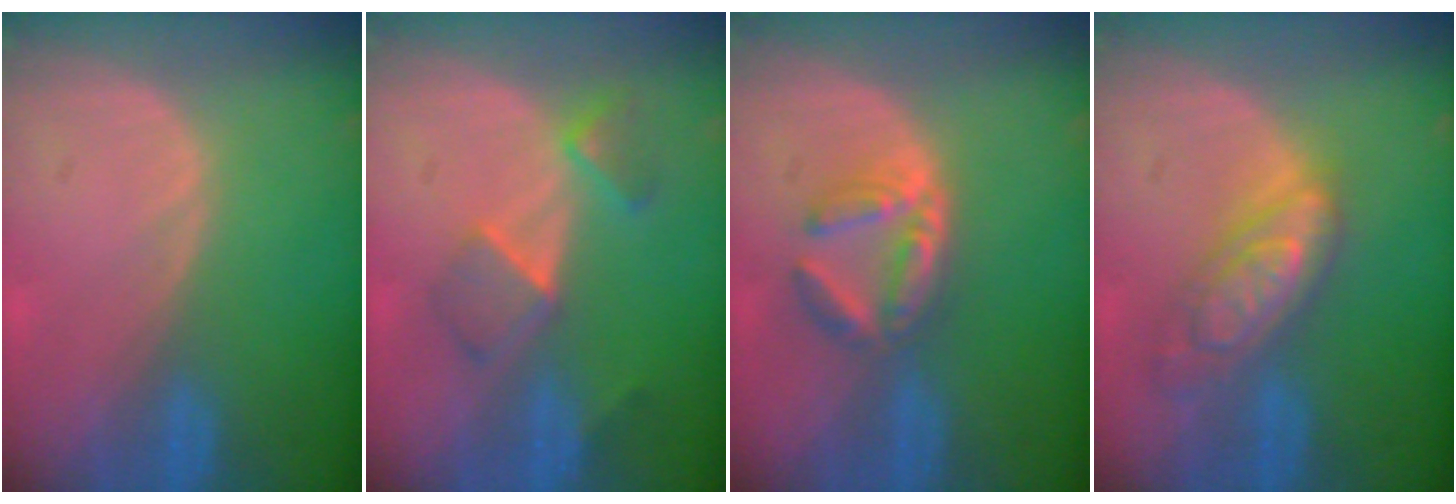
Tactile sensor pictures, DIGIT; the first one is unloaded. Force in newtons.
{"total": 5.6, "press": 5.1, "slide": 2.2}
{"total": 5.3, "press": 5.2, "slide": 0.8}
{"total": 7.1, "press": 7.1, "slide": 0.4}